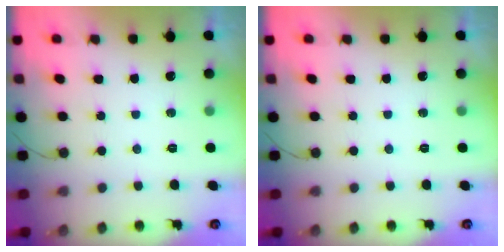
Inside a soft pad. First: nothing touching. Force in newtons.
{"total": 0.0}